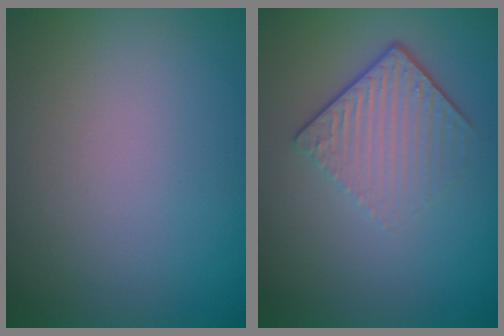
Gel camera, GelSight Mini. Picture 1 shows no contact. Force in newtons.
{"total": 4.3, "press": 2.9, "slide": 3.2}